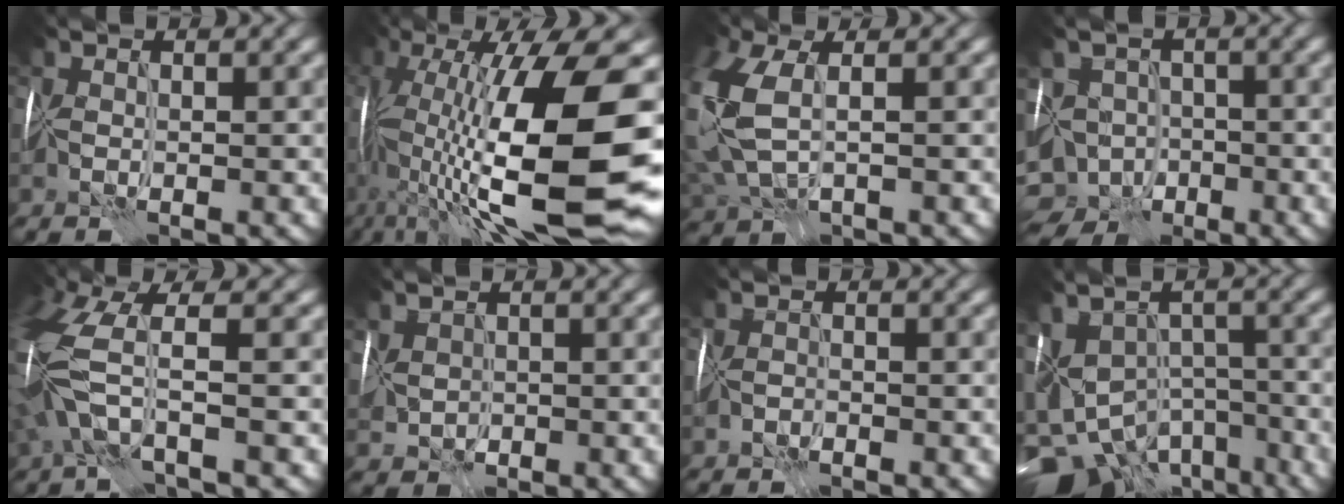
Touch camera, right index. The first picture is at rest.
{"total": 18.2, "force": [-0.4, 6.6, 16.9], "torque": [-0.306, -0.002, -0.001]}
{"total": 7.2, "force": [0.7, 4.4, 5.7], "torque": [-0.180, -0.008, 0.021]}
{"total": 6.7, "force": [-4.8, 4.3, 1.9], "torque": [-0.009, -0.012, -0.078]}
{"total": 6.2, "force": [-1.5, 2.2, 5.6], "torque": [-0.149, 0.005, -0.039]}
{"total": 1.3, "force": [-0.3, 1.2, 0.3], "torque": [-0.009, 0.001, -0.001]}
{"total": 1.2, "force": [-1.0, 0.0, -0.6], "torque": [0.010, 0.004, -0.022]}
{"total": 11.9, "force": [-5.9, 7.5, 7.0], "torque": [-0.128, -0.011, -0.073]}